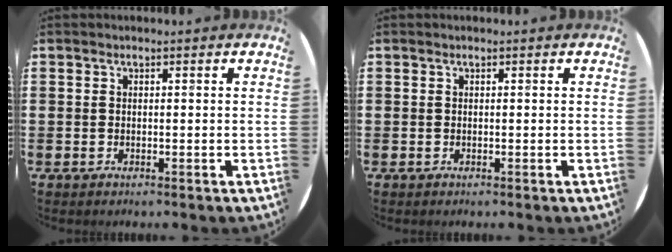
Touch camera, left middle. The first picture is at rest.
{"total": 0.0}